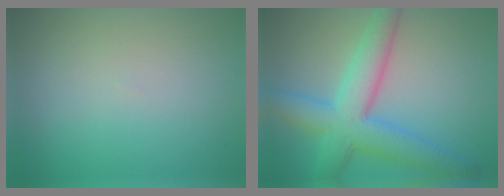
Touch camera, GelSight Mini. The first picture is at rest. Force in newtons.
{"total": 7.0, "press": 7.0, "slide": 0.2}